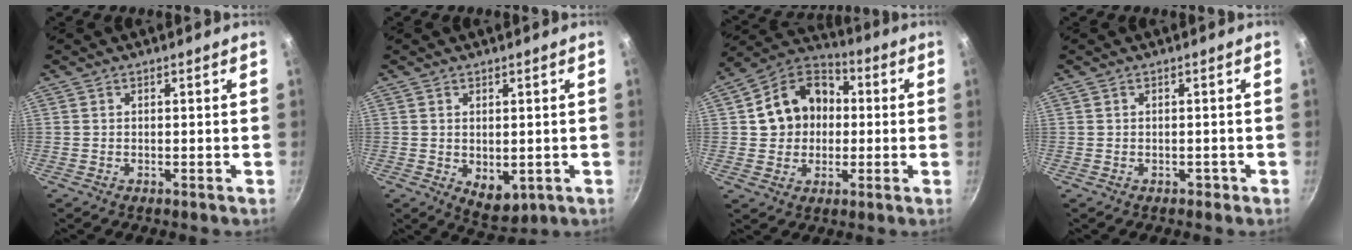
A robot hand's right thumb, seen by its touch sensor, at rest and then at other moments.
{"total": 5.5, "force": [-0.4, 3.5, 4.2], "torque": [-0.046, -0.014, 0.007]}
{"total": 14.2, "force": [1.2, 11.7, 7.9], "torque": [-0.101, 0.030, 0.008]}
{"total": 0.8, "force": [-0.4, 0.6, 0.2], "torque": [0.008, 0.010, 0.001]}